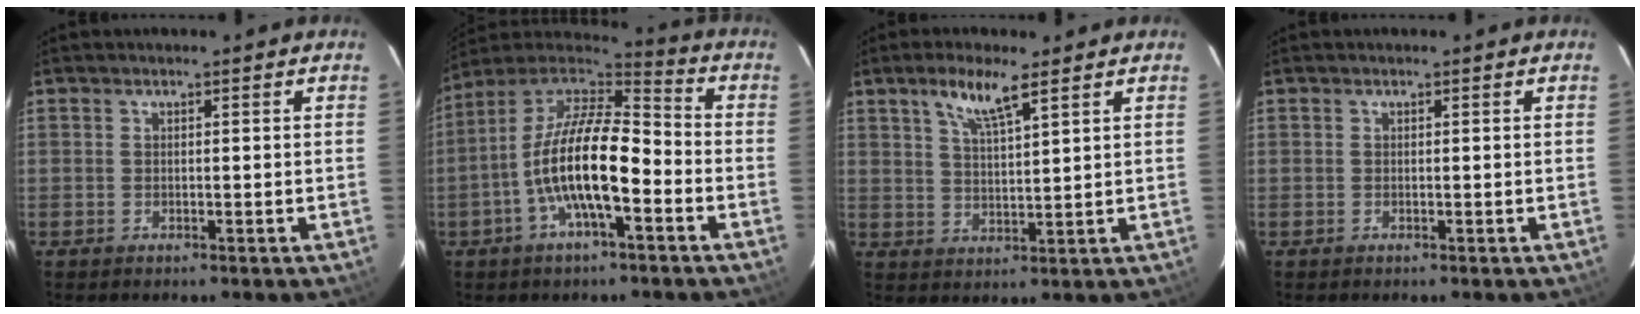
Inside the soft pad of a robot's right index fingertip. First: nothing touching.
{"total": 16.4, "force": [-5.0, 5.6, 14.6], "torque": [-0.278, 0.001, -0.104]}
{"total": 6.4, "force": [4.1, 1.3, 4.8], "torque": [-0.089, 0.004, 0.079]}
{"total": 0.0}